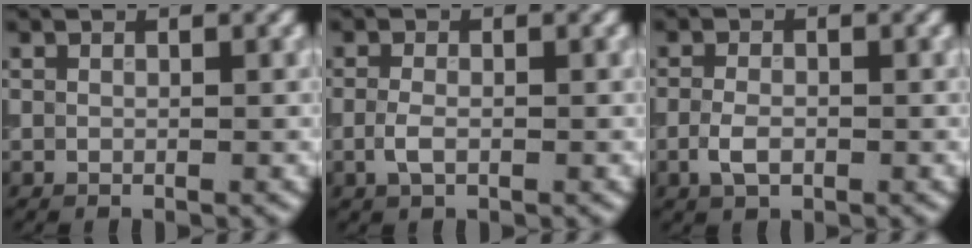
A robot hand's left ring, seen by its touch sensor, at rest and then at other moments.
{"total": 1.7, "force": [-0.5, 0.9, 1.4], "torque": [-0.032, -0.001, -0.014]}
{"total": 2.2, "force": [-0.7, 1.3, 1.7], "torque": [-0.036, -0.001, -0.017]}